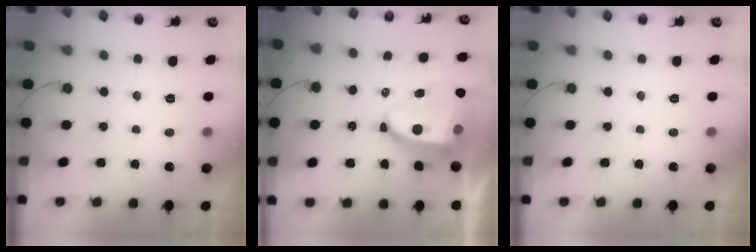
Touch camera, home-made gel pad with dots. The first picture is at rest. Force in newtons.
{"total": 11.2, "press": 11.1, "slide": 1.2}
{"total": 0.0}